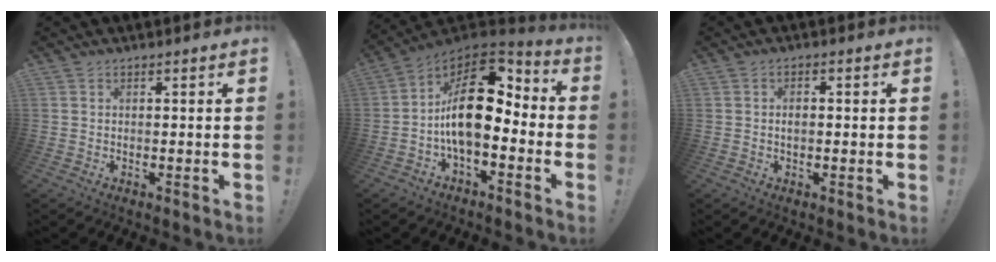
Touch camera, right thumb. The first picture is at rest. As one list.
[{"total": 18.2, "force": [0.8, 9.2, 15.7], "torque": [-0.261, 0.007, 0.017]}, {"total": 1.3, "force": [-0.5, 0.5, 1.1], "torque": [-0.024, 0.006, -0.009]}]